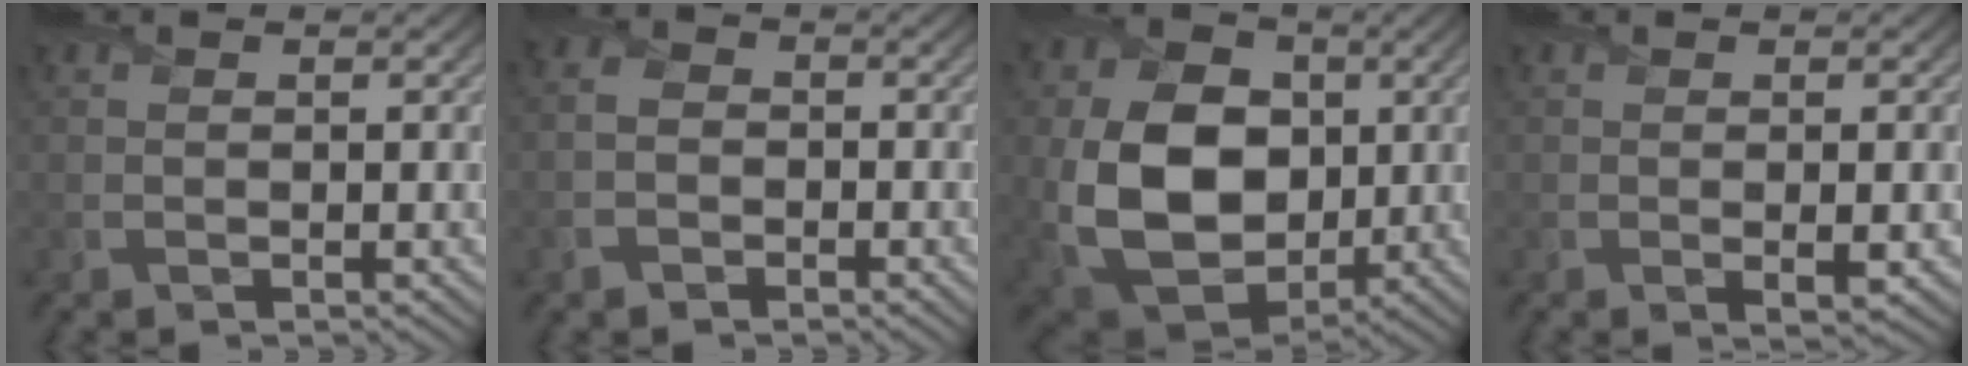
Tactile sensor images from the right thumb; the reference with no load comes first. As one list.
[{"total": 3.1, "force": [-1.5, 2.2, 1.5], "torque": [-0.041, -0.002, -0.041]}, {"total": 14.9, "force": [-0.3, 11.0, 10.0], "torque": [-0.227, -0.010, -0.005]}, {"total": 2.0, "force": [-0.2, 0.2, 2.0], "torque": [-0.036, -0.002, -0.001]}]